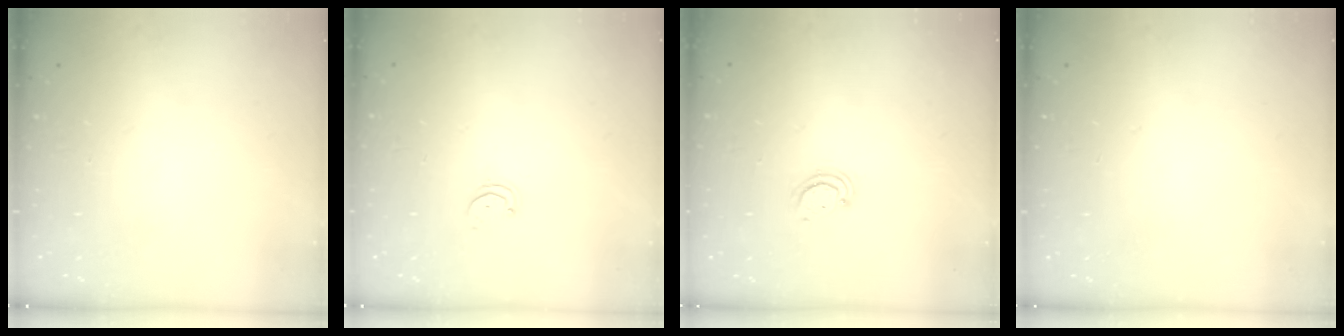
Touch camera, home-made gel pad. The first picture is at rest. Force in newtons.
{"total": 1.5, "press": 1.5, "slide": 0.1}
{"total": 2.3, "press": 2.3, "slide": 0.3}
{"total": 0.0}